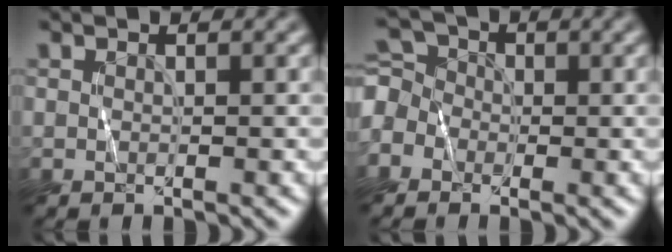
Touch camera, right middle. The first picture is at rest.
{"total": 3.5, "force": [-0.7, 3.1, 1.5], "torque": [-0.044, 0.021, -0.019]}